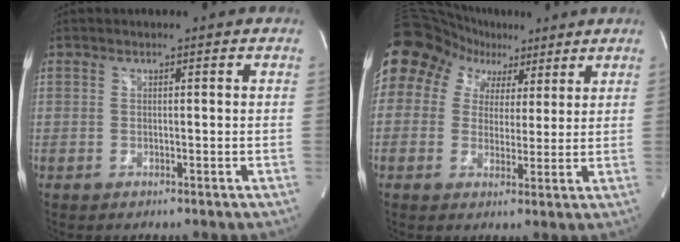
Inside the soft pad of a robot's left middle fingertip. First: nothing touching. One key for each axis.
{"total": 12.9, "fx": 6.9, "fy": 10.2, "fz": 3.8, "tx": -0.067, "ty": 0.064, "tz": 0.117}